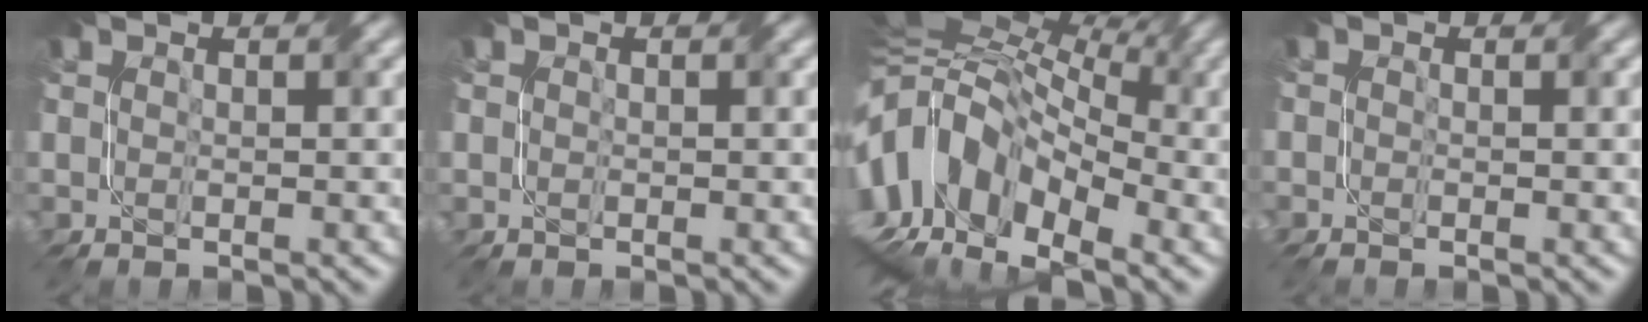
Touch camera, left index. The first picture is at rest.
{"total": 0.7, "force": [0.1, 0.6, -0.1], "torque": [0.005, -0.004, -0.001]}
{"total": 14.5, "force": [-2.8, 9.3, 10.7], "torque": [-0.223, 0.022, -0.066]}
{"total": 0.9, "force": [-0.3, 0.6, 0.7], "torque": [-0.011, -0.007, -0.006]}